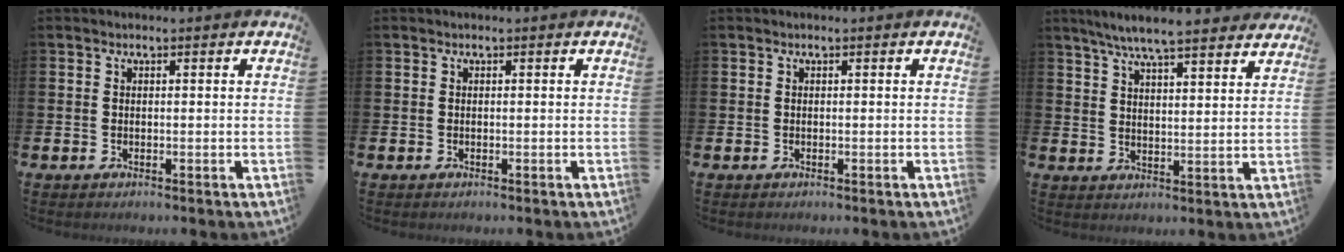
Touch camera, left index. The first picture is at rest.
{"total": 0.0}
{"total": 0.0}
{"total": 7.2, "force": [6.7, 0.5, 2.6], "torque": [-0.068, -0.028, 0.120]}